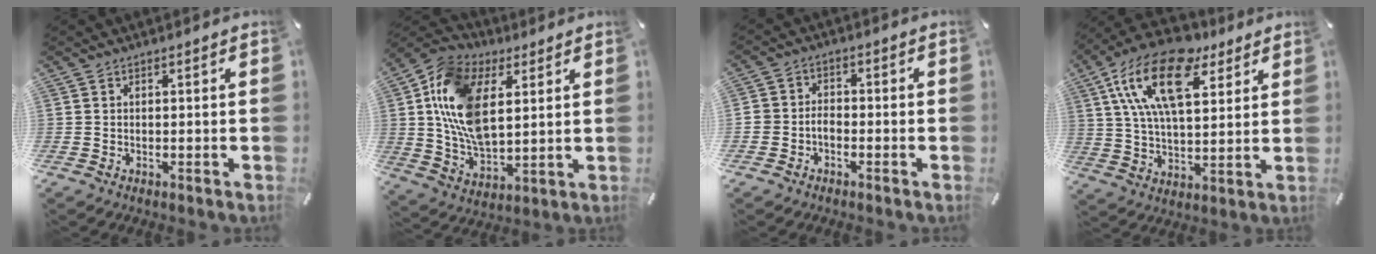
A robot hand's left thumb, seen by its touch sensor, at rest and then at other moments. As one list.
[{"total": 16.3, "force": [4.5, 10.4, 11.7], "torque": [-0.281, -0.007, 0.081]}, {"total": 3.7, "force": [-1.9, 2.8, 1.5], "torque": [-0.026, 0.013, -0.036]}, {"total": 20.0, "force": [10.1, 10.0, 14.1], "torque": [-0.297, -0.031, 0.170]}]